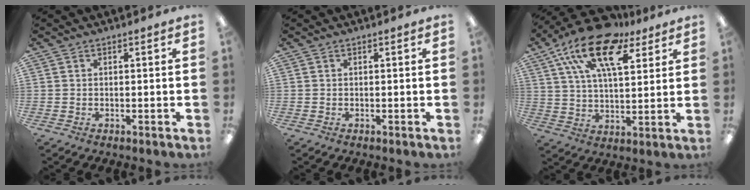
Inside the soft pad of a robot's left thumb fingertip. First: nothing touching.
{"total": 0.0}
{"total": 19.0, "force": [11.0, 8.6, 12.8], "torque": [-0.233, -0.045, 0.189]}